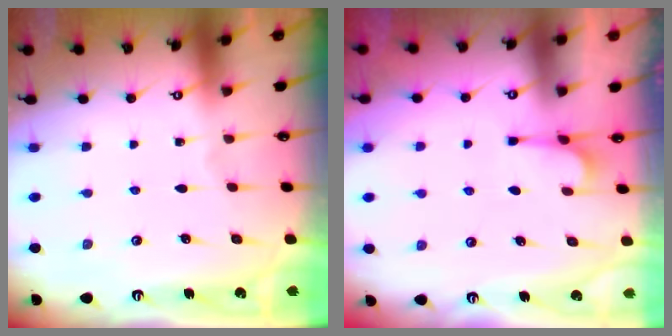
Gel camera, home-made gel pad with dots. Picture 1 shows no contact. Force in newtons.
{"total": 2.8, "press": 2.7, "slide": 0.8}